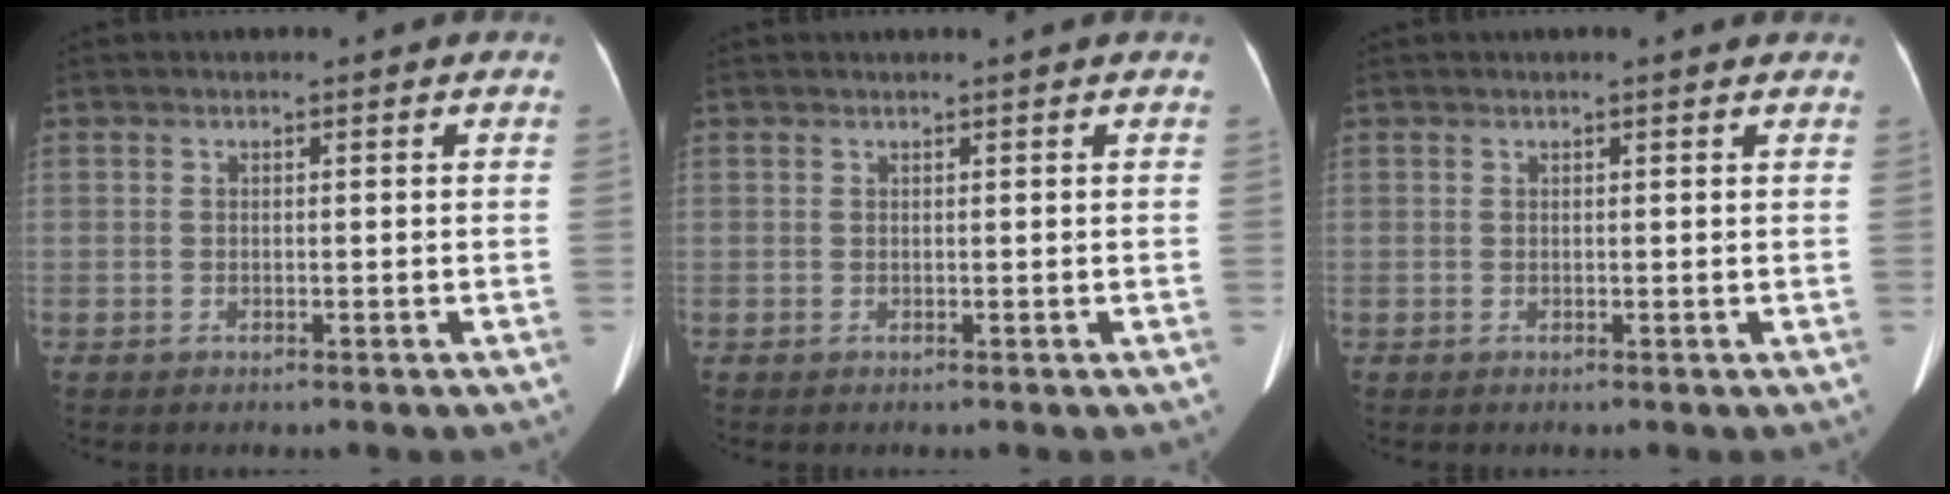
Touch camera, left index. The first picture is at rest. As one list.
[{"total": 1.0, "force": [0.9, -0.2, 0.4], "torque": [-0.010, 0.009, 0.020]}, {"total": 1.9, "force": [1.7, 0.1, 0.9], "torque": [-0.012, 0.012, 0.015]}]